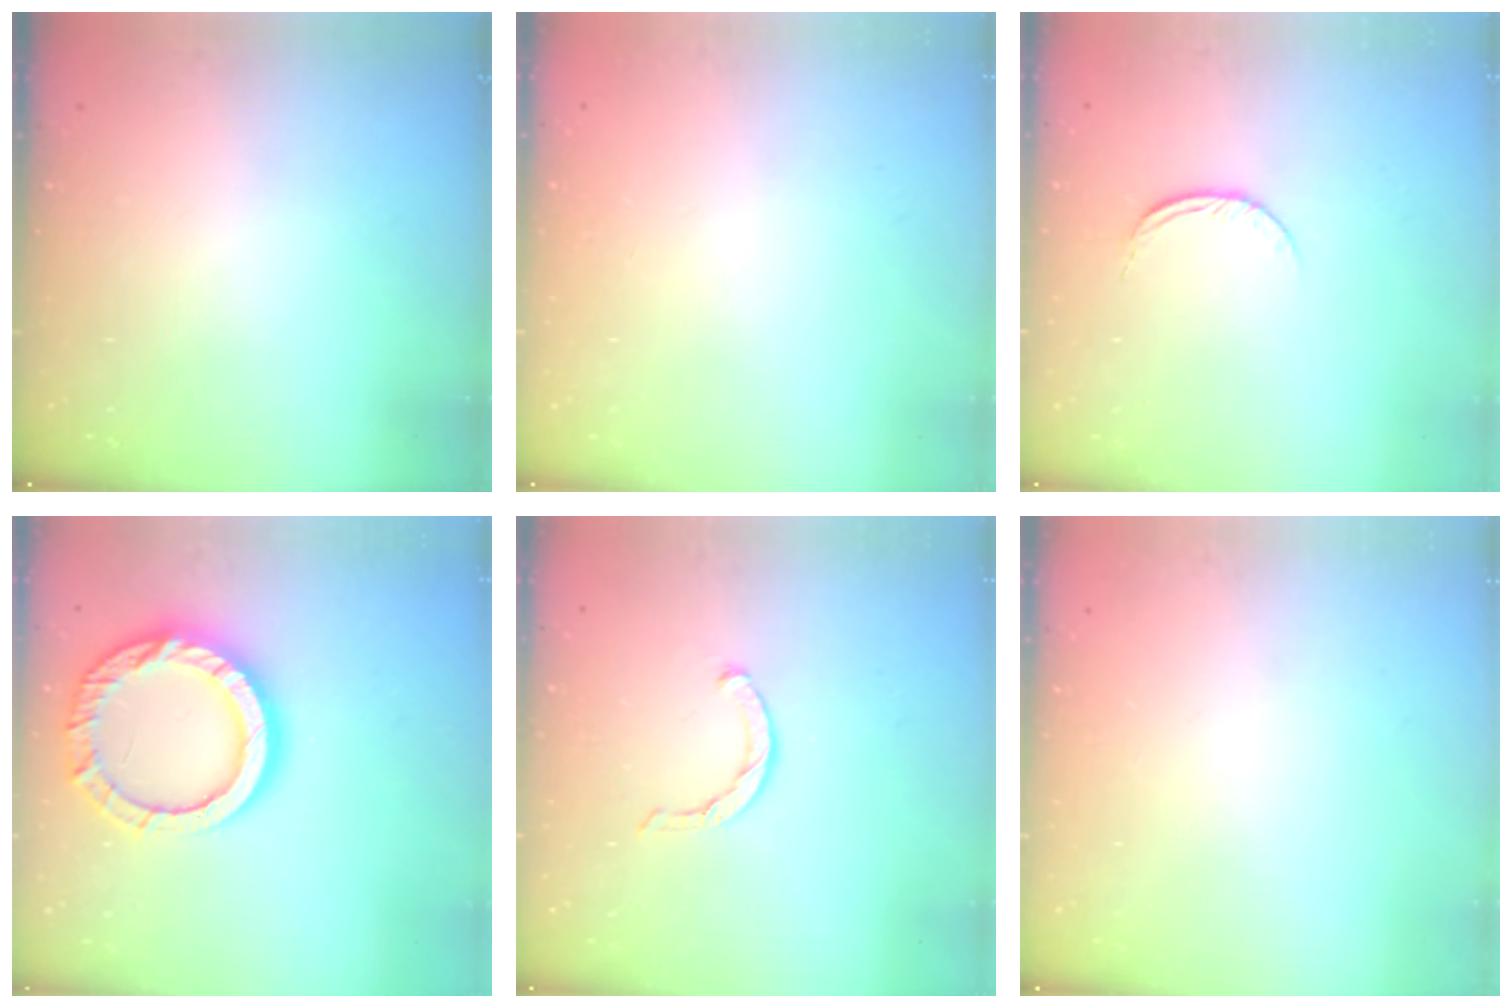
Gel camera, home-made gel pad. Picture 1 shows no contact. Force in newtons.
{"total": 2.4, "press": 2.4, "slide": 0.2}
{"total": 4.9, "press": 4.9, "slide": 0.5}
{"total": 16.8, "press": 16.7, "slide": 1.8}
{"total": 3.5, "press": 3.5, "slide": 0.3}
{"total": 0.0}